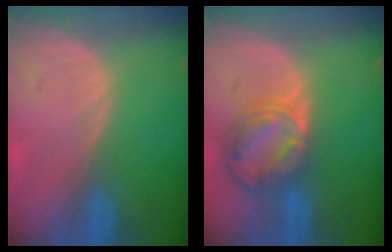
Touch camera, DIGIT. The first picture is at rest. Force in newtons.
{"total": 8.7, "press": 7.4, "slide": 4.6}